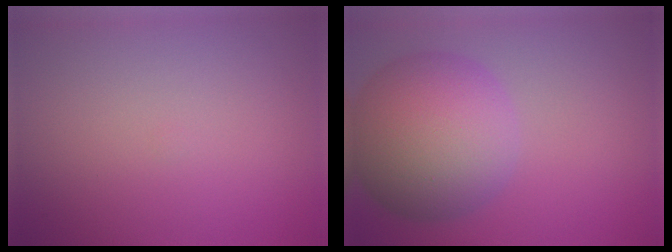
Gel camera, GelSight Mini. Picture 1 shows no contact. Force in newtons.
{"total": 10.6, "press": 10.6, "slide": 0.6}